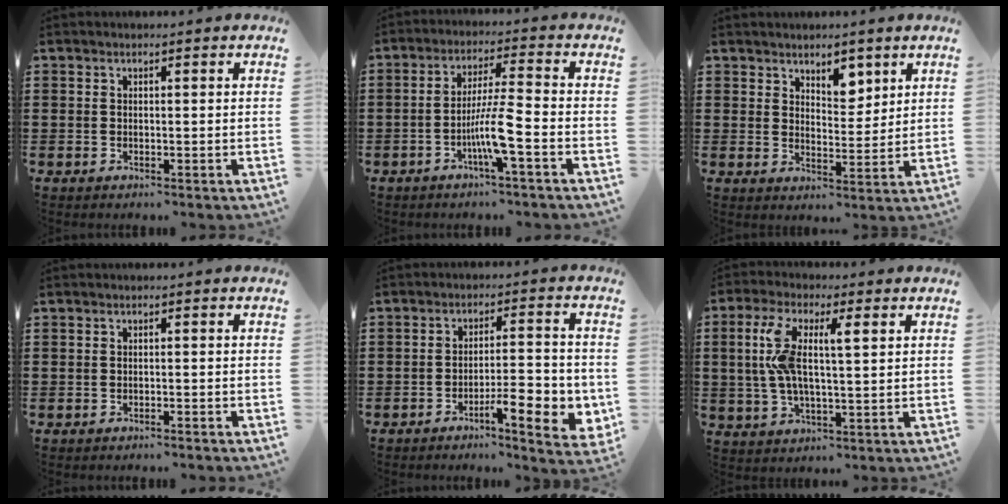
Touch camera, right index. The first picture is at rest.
{"total": 7.4, "force": [-3.1, 0.1, 6.7], "torque": [-0.133, -0.009, -0.063]}
{"total": 4.6, "force": [3.6, 2.3, 1.7], "torque": [-0.029, -0.002, 0.064]}
{"total": 0.7, "force": [-0.6, -0.1, 0.2], "torque": [-0.006, -0.003, -0.012]}
{"total": 7.5, "force": [-3.5, 1.8, 6.4], "torque": [-0.092, 0.000, -0.058]}
{"total": 8.4, "force": [1.8, 2.8, 7.7], "torque": [-0.169, 0.006, 0.025]}